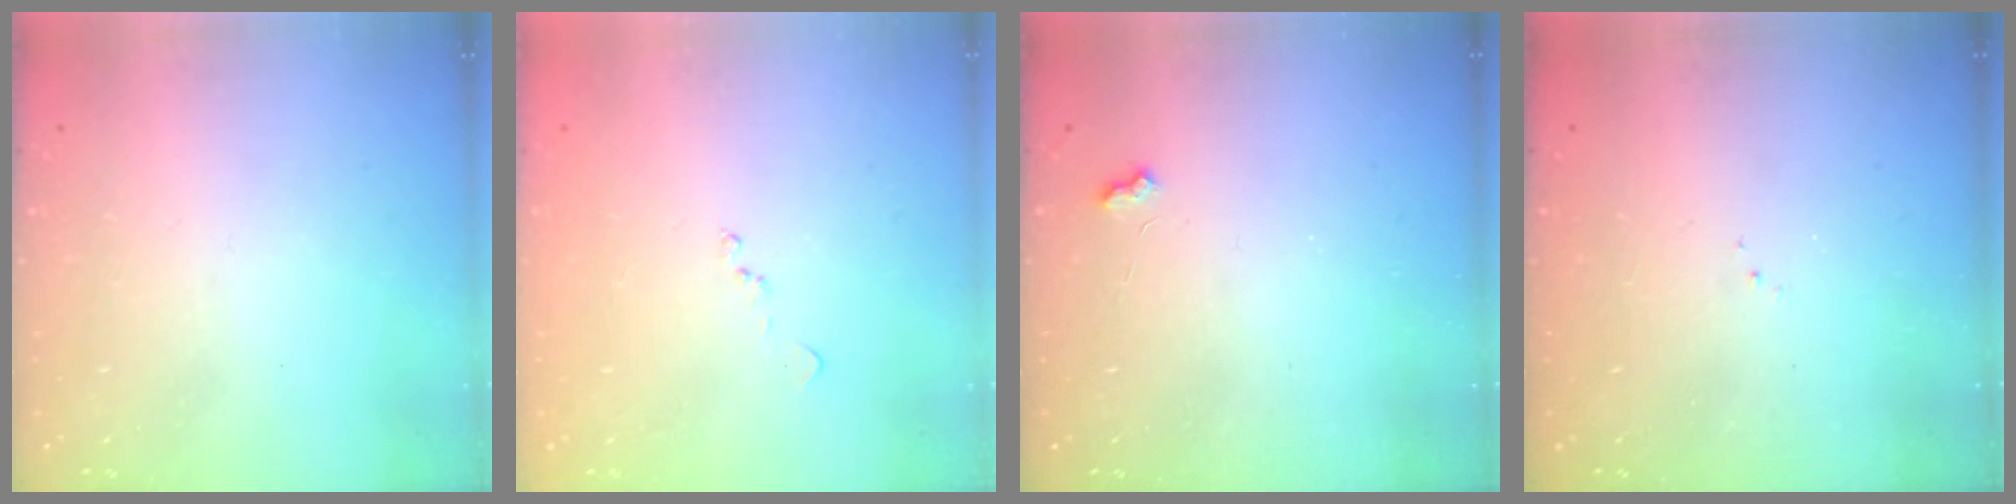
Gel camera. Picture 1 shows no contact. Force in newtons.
{"total": 9.5, "press": 9.5, "slide": 0.9}
{"total": 2.3, "press": 2.3, "slide": 0.4}
{"total": 5.8, "press": 5.8, "slide": 0.7}